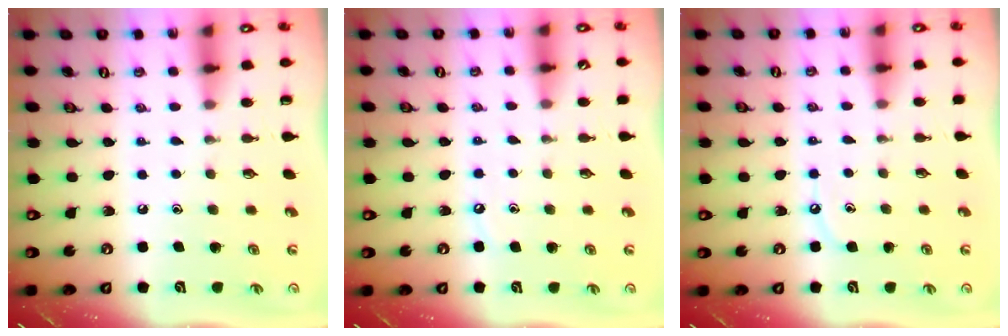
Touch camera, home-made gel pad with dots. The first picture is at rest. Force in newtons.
{"total": 2.9, "press": 2.8, "slide": 0.5}
{"total": 4.4, "press": 4.3, "slide": 0.6}